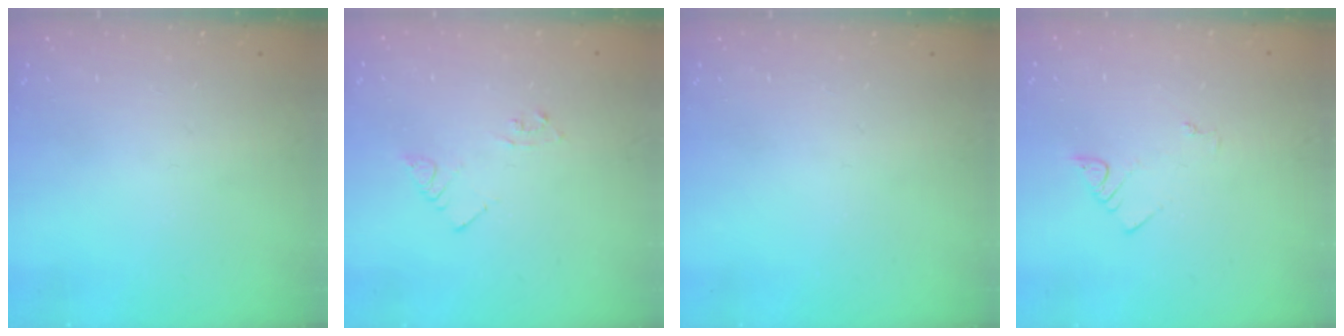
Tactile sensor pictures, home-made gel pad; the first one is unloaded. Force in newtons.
{"total": 5.2, "press": 5.2, "slide": 0.5}
{"total": 0.0}
{"total": 2.1, "press": 2.1, "slide": 0.3}